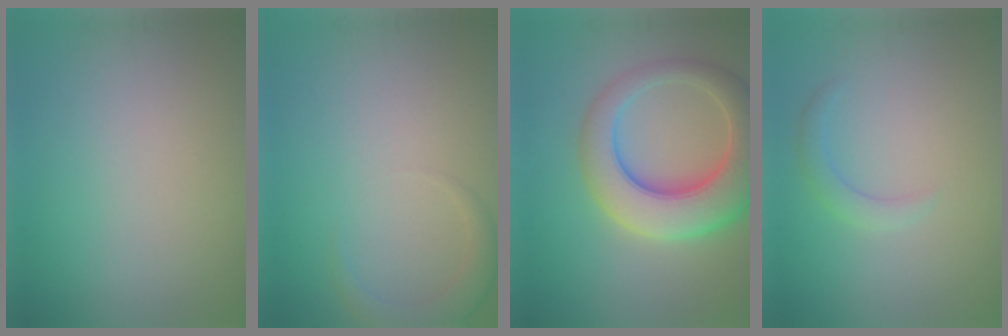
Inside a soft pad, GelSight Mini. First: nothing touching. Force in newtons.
{"total": 2.3, "press": 2.3, "slide": 0.1}
{"total": 9.7, "press": 9.7, "slide": 0.6}
{"total": 1.7, "press": 1.7, "slide": 0.1}